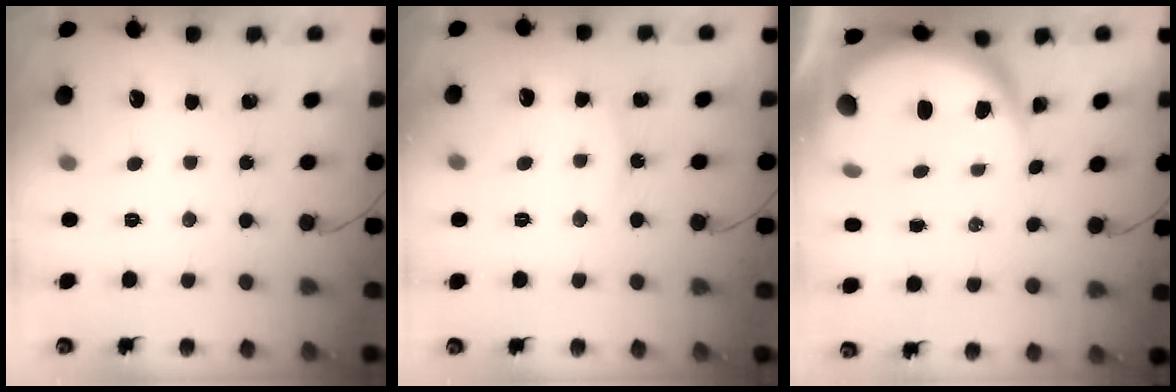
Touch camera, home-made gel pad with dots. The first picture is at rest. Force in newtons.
{"total": 7.7, "press": 7.7, "slide": 0.3}
{"total": 10.4, "press": 10.3, "slide": 1.1}